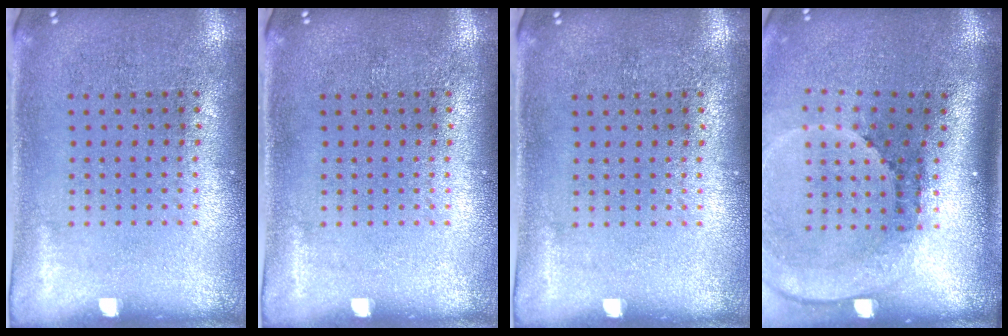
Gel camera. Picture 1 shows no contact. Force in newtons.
{"total": 0.0}
{"total": 0.0}
{"total": 2.7, "press": 1.8, "slide": 2.0}